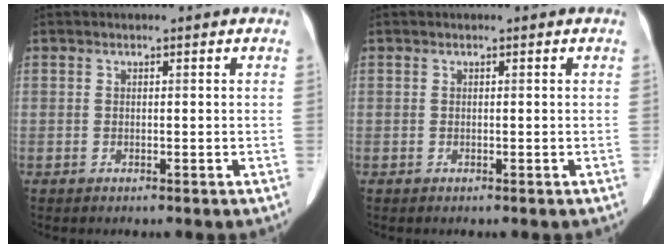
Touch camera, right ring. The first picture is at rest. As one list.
[{"total": 0.0}]